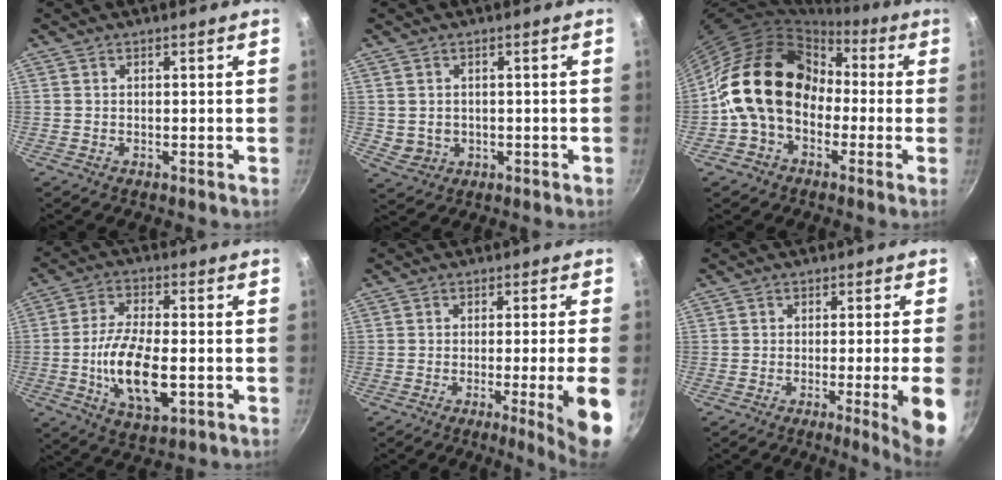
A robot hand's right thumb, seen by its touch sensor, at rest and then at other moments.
{"total": 3.5, "force": [0.0, 3.1, 1.6], "torque": [-0.020, 0.006, 0.014]}
{"total": 17.6, "force": [-1.0, 13.7, 11.0], "torque": [-0.159, 0.056, -0.030]}
{"total": 13.2, "force": [-2.6, 5.8, 11.6], "torque": [-0.216, 0.006, -0.049]}
{"total": 9.9, "force": [-2.8, -0.3, 9.5], "torque": [-0.131, 0.006, -0.034]}
{"total": 8.9, "force": [-2.6, -0.3, 8.5], "torque": [-0.116, 0.005, -0.032]}